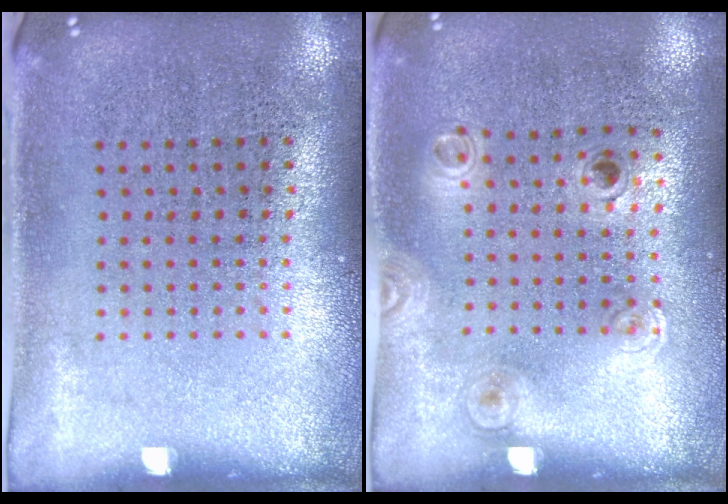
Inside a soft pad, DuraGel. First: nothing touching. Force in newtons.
{"total": 1.1, "press": 0.8, "slide": 0.8}